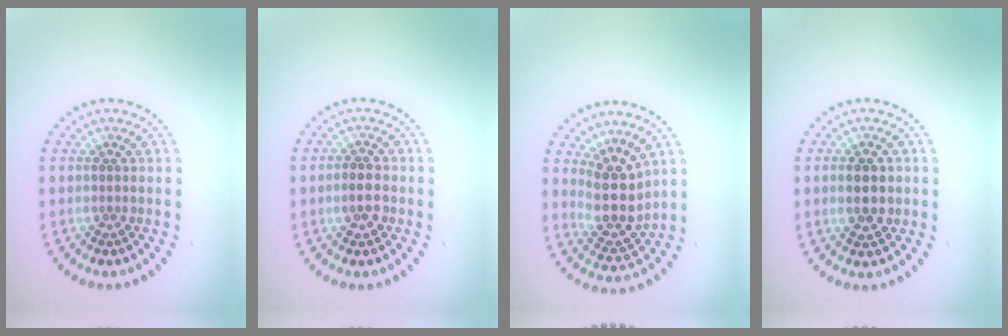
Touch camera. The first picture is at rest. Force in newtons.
{"total": 2.4, "press": 2.3, "slide": 0.5}
{"total": 4.3, "press": 3.6, "slide": 2.5}
{"total": 3.5, "press": 3.5, "slide": 0.1}